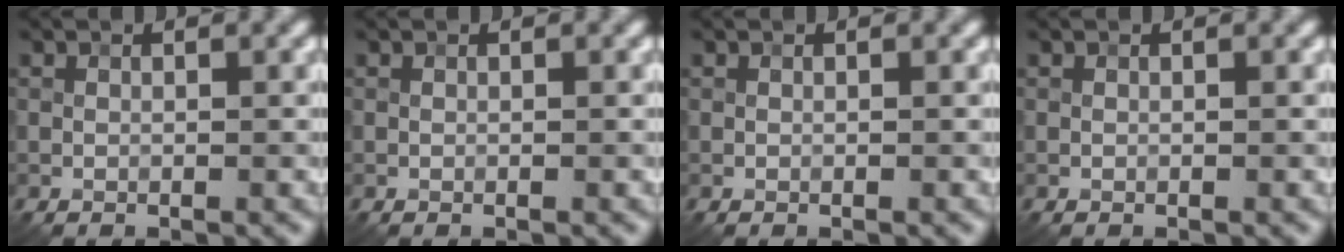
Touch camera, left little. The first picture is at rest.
{"total": 0.0}
{"total": 0.0}
{"total": 0.0}